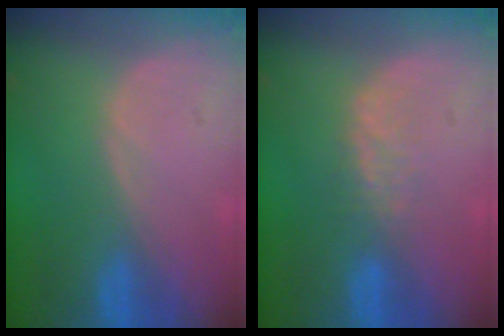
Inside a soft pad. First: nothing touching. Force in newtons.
{"total": 2.7, "press": 2.7, "slide": 0.6}